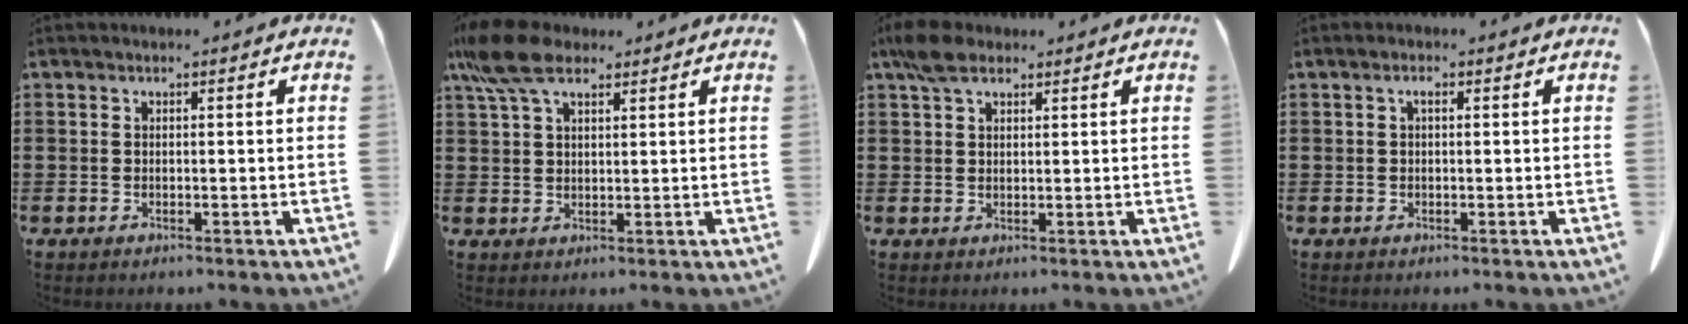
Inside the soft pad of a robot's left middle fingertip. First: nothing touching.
{"total": 7.5, "force": [4.9, 3.0, 4.8], "torque": [-0.112, -0.004, 0.092]}
{"total": 4.4, "force": [2.9, 2.0, 2.7], "torque": [-0.060, 0.008, 0.054]}
{"total": 1.2, "force": [0.1, 0.4, 1.2], "torque": [-0.024, 0.002, 0.002]}